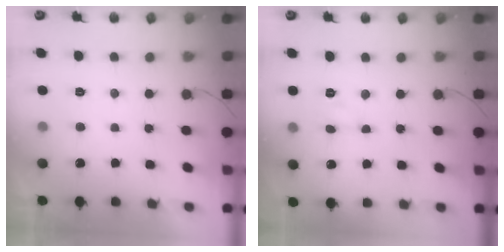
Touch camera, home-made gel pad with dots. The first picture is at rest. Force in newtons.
{"total": 2.9, "press": 2.9, "slide": 0.3}